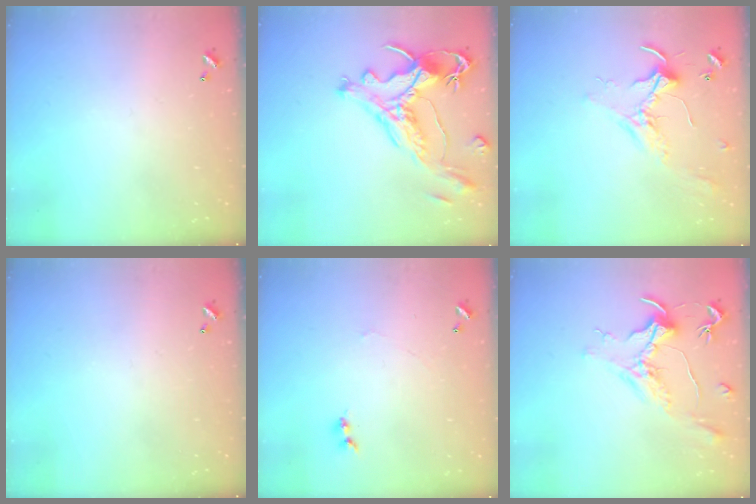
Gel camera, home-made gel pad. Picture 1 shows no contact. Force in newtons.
{"total": 2.1, "press": 1.6, "slide": 1.3}
{"total": 2.3, "press": 2.3, "slide": 0.5}
{"total": 0.0}
{"total": 1.2, "press": 1.1, "slide": 0.3}
{"total": 1.5, "press": 1.3, "slide": 0.8}